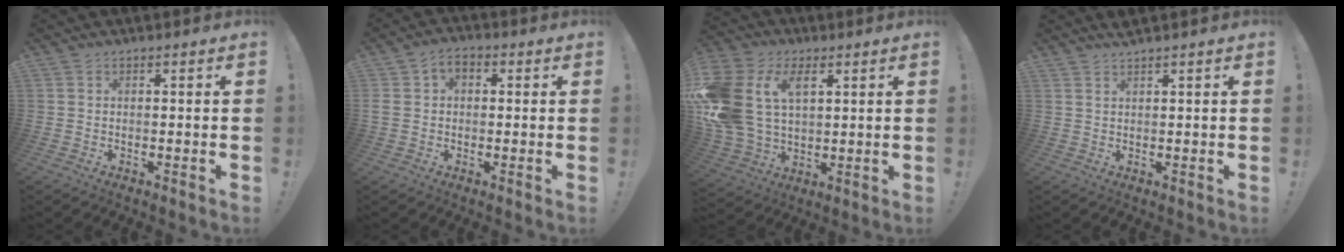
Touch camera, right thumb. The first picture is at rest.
{"total": 4.7, "force": [-0.1, 3.8, 2.7], "torque": [-0.051, 0.008, -0.002]}
{"total": 20.2, "force": [6.3, 14.2, 12.8], "torque": [-0.276, -0.022, 0.116]}
{"total": 1.4, "force": [1.3, -0.2, 0.6], "torque": [-0.013, -0.003, 0.024]}